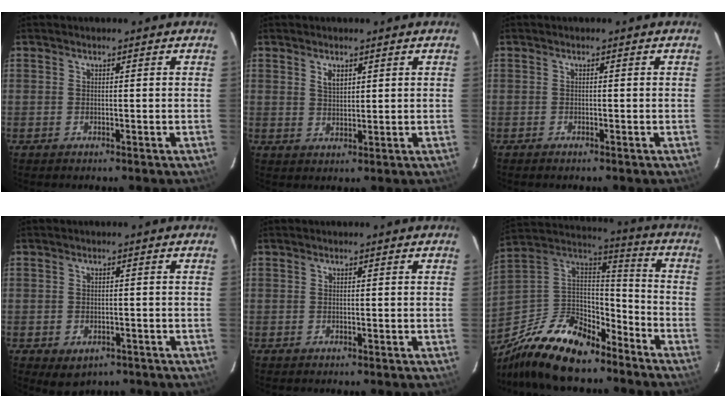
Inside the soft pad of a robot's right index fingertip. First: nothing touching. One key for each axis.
{"total": 2.7, "fx": 1.4, "fy": 1.5, "fz": 1.8, "tx": -0.029, "ty": 0.002, "tz": 0.027}
{"total": 0.5, "fx": -0.5, "fy": 0.1, "fz": 0.1, "tx": -0.004, "ty": -0.001, "tz": -0.010}
{"total": 4.1, "fx": -2.0, "fy": 3.0, "fz": 2.0, "tx": -0.040, "ty": -0.009, "tz": -0.018}
{"total": 0.0}
{"total": 21.2, "fx": -15.3, "fy": 10.1, "fz": 10.6, "tx": -0.240, "ty": 0.018, "tz": -0.258}